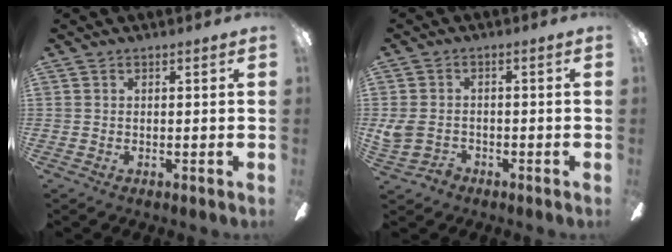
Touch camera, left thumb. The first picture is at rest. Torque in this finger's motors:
{"motor_torque": [0.04, 0.04, 0.28, -0.28, 0.00]}